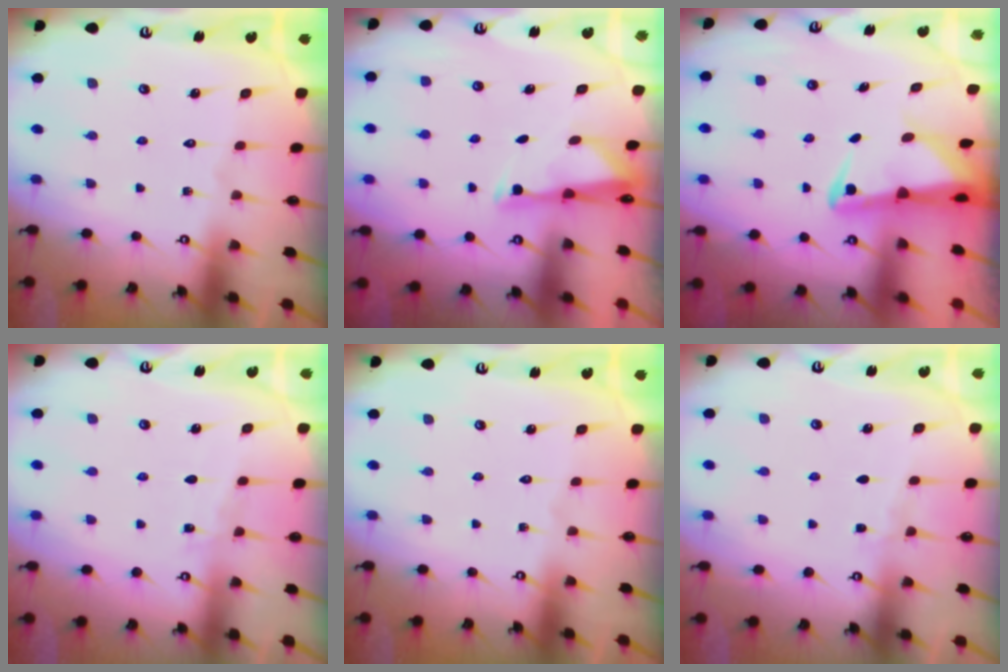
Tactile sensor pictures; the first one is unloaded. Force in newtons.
{"total": 3.0, "press": 2.9, "slide": 0.5}
{"total": 2.9, "press": 2.8, "slide": 0.7}
{"total": 2.8, "press": 2.8, "slide": 0.4}
{"total": 0.0}
{"total": 3.6, "press": 3.6, "slide": 0.5}